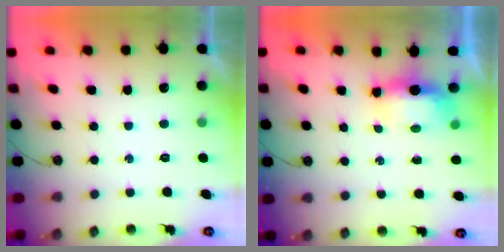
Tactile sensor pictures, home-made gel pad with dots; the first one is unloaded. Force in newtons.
{"total": 7.0, "press": 6.3, "slide": 3.1}